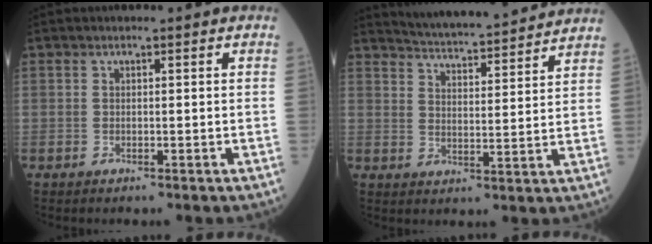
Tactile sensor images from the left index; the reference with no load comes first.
{"total": 14.9, "force": [14.0, 0.5, 4.9], "torque": [-0.086, 0.009, 0.196]}